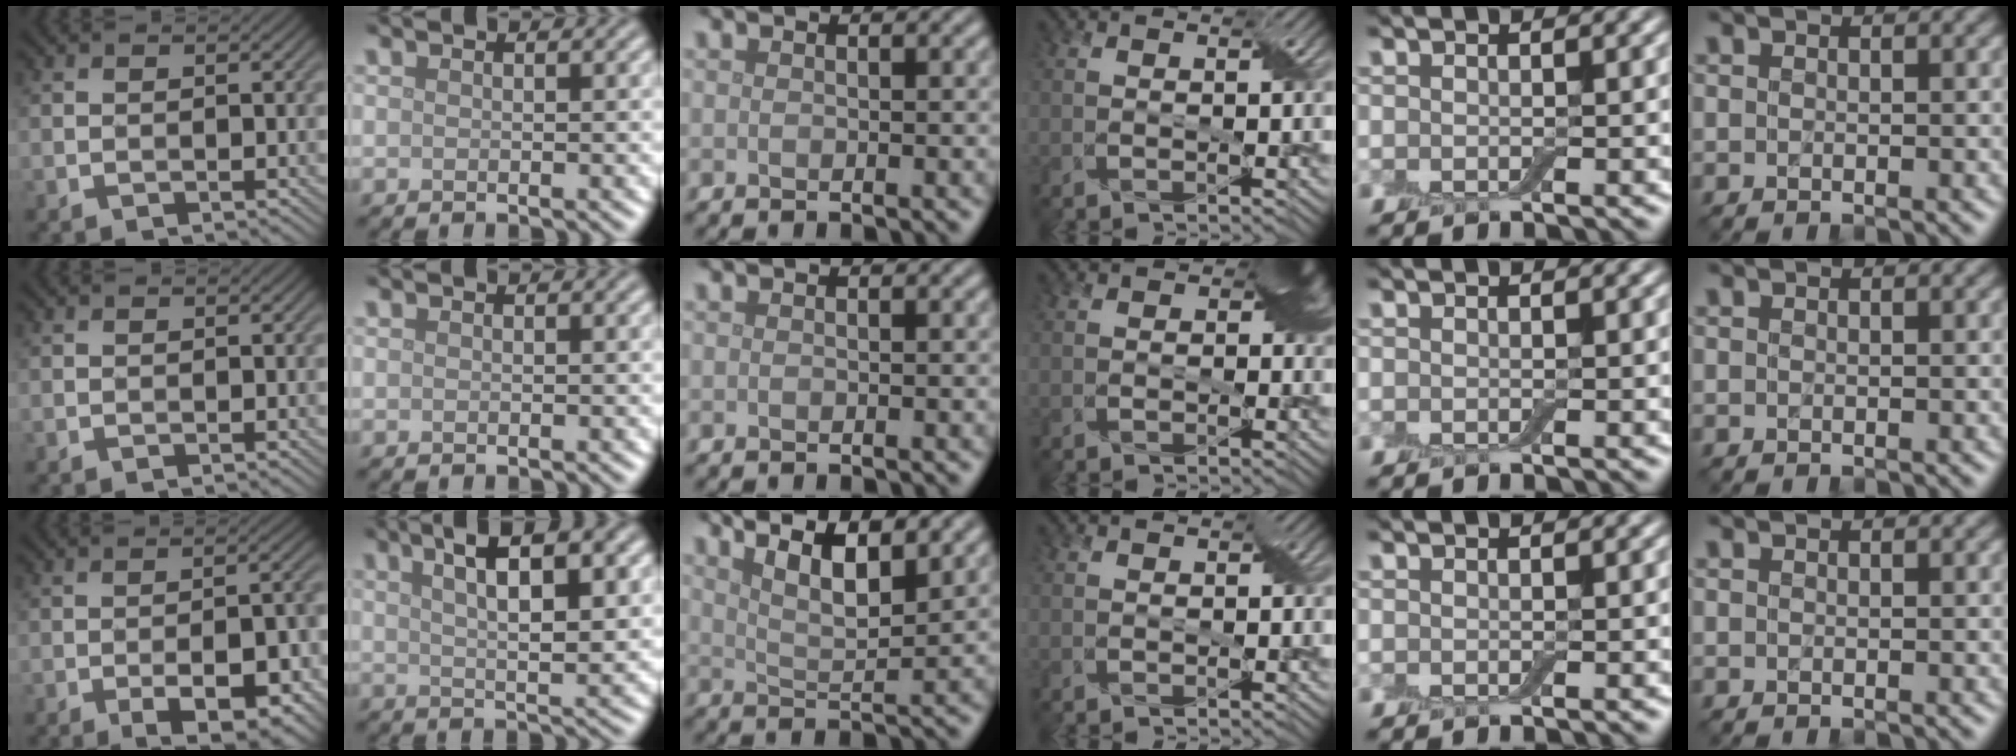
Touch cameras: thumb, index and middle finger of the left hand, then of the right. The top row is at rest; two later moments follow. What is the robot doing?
{"motion": "wrap", "object": "adhesive wrap"}